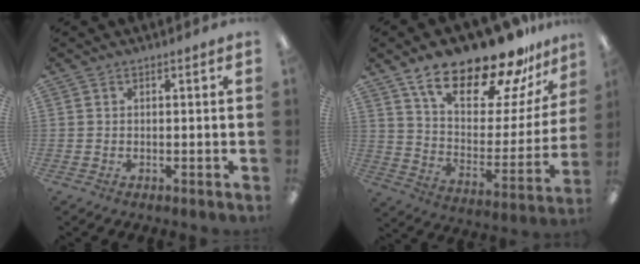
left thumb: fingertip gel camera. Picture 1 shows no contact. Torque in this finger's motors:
{"motor_torque": [0.52, 0.63, 1.47, -1.30, 0.13]}